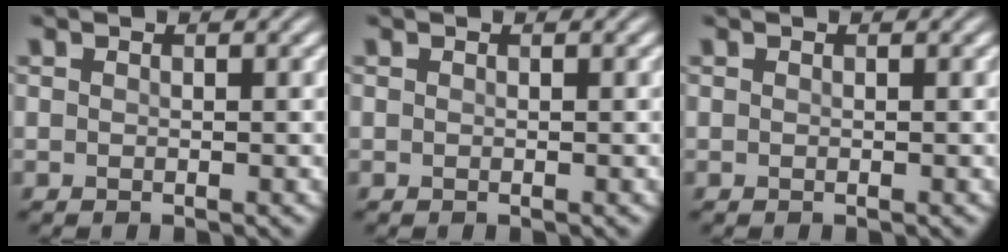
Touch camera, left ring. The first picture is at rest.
{"total": 0.0}
{"total": 0.0}